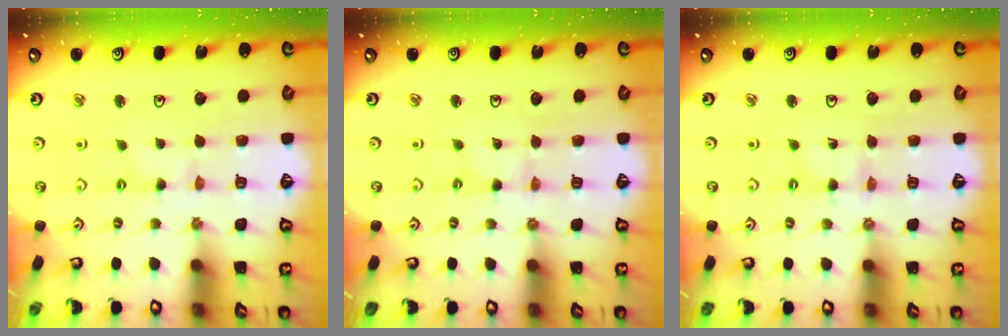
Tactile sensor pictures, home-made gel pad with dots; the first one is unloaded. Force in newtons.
{"total": 0.0}
{"total": 0.7, "press": 0.6, "slide": 0.2}